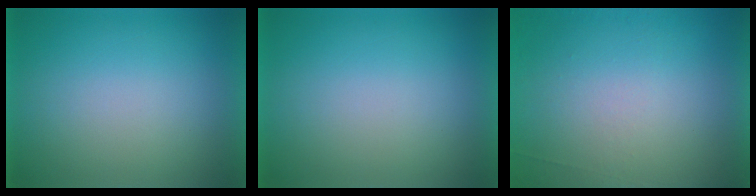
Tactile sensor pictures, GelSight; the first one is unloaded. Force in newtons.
{"total": 0.0}
{"total": 5.6}